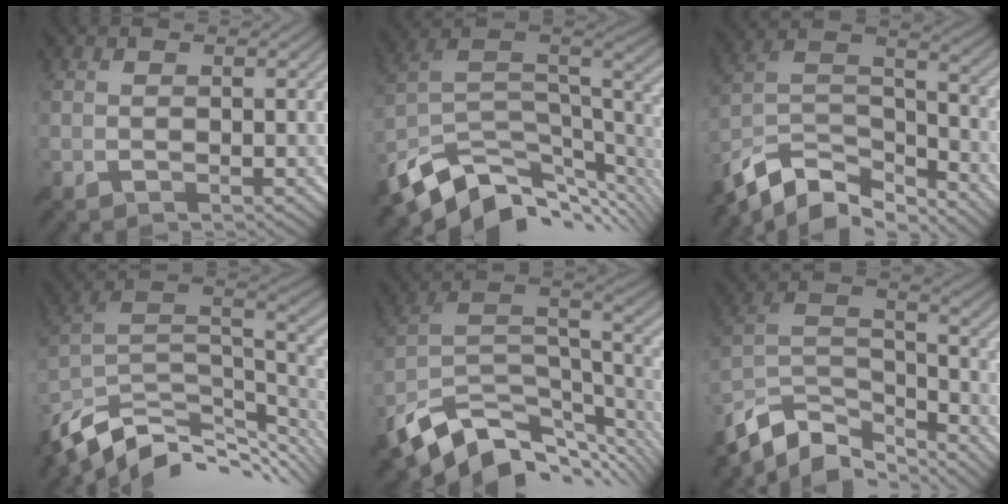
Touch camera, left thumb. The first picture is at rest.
{"total": 12.6, "force": [-7.0, 6.2, 8.4], "torque": [-0.197, -0.006, -0.125]}
{"total": 12.8, "force": [-9.9, 5.1, 6.2], "torque": [-0.146, 0.003, -0.184]}
{"total": 12.5, "force": [-7.1, 5.8, 8.5], "torque": [-0.203, -0.013, -0.124]}
{"total": 13.5, "force": [-8.5, 6.3, 8.4], "torque": [-0.193, 0.000, -0.147]}
{"total": 12.2, "force": [-9.2, 5.3, 6.1], "torque": [-0.143, -0.001, -0.173]}